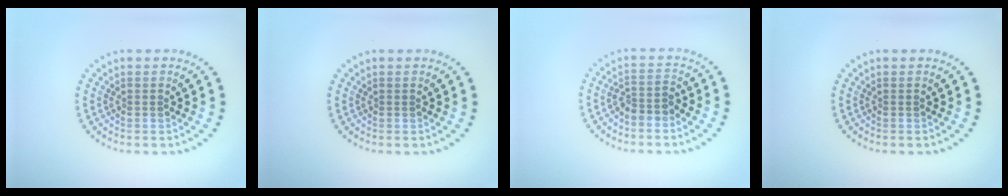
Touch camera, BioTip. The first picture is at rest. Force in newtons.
{"total": 0.0}
{"total": 2.0, "press": 1.6, "slide": 1.1}
{"total": 0.0}